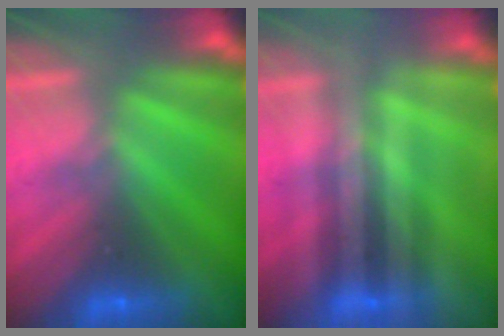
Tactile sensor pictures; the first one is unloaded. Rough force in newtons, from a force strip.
{"total": 1.8}